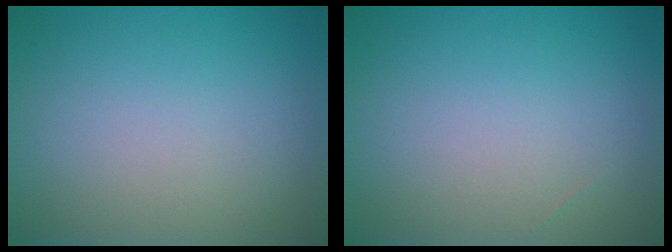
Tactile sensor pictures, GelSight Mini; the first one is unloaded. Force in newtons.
{"total": 0.0}